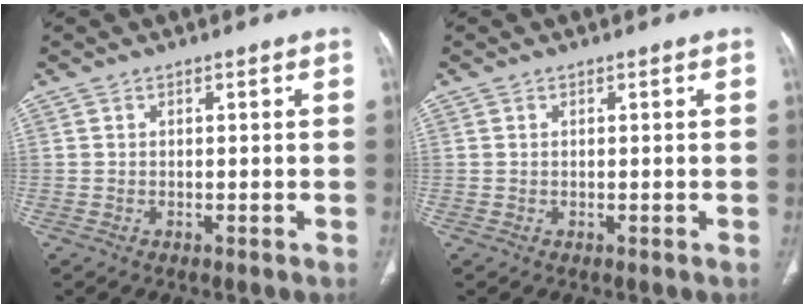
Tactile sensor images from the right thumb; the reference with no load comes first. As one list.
[{"total": 0.0}]